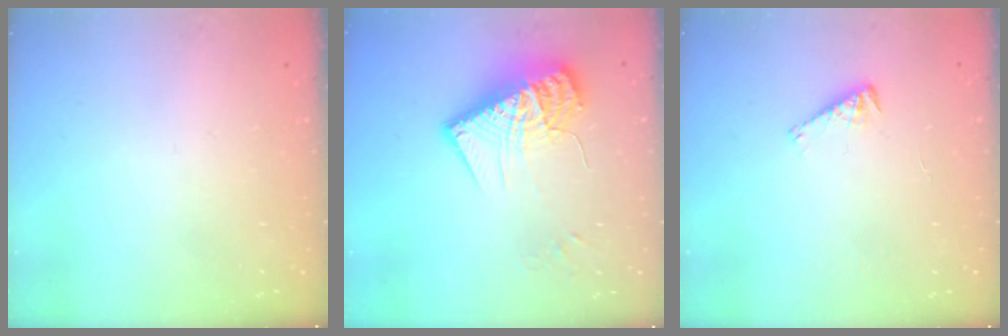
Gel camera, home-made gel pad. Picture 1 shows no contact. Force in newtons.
{"total": 18.3, "press": 18.2, "slide": 1.2}
{"total": 4.4, "press": 4.4, "slide": 0.5}